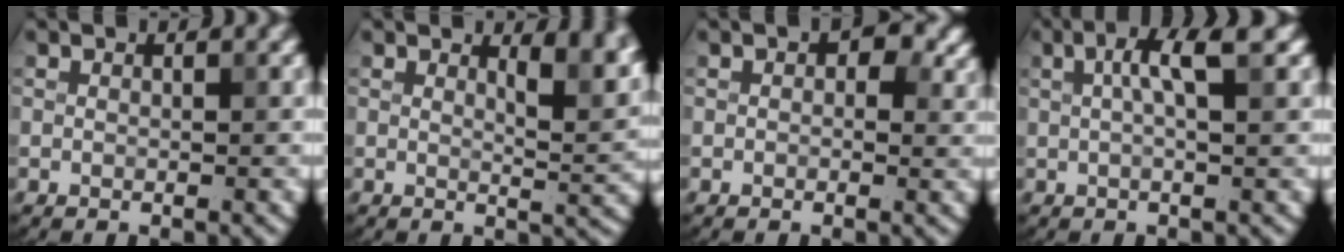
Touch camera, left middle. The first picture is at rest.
{"total": 4.4, "force": [2.5, 1.6, 3.3], "torque": [-0.032, -0.005, 0.034]}
{"total": 3.1, "force": [0.9, 2.0, 2.2], "torque": [-0.016, -0.002, 0.008]}
{"total": 3.7, "force": [1.1, 0.8, 3.5], "torque": [-0.059, 0.011, 0.015]}